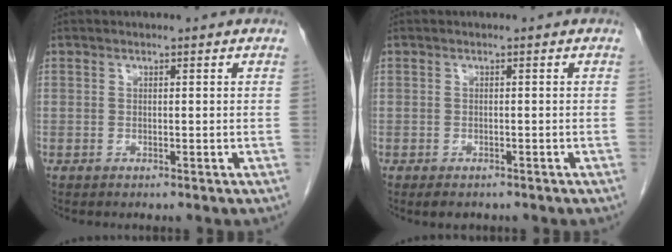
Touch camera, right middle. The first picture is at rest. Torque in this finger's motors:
{"motor_torque": [0.01, -0.01, 0.00, 0.00]}